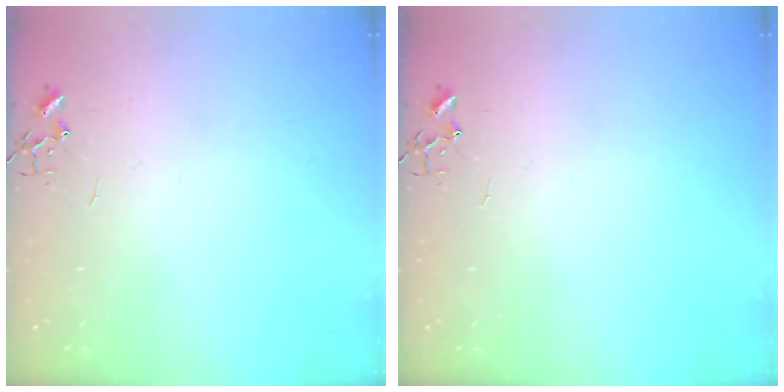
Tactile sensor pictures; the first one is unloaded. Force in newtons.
{"total": 0.0}